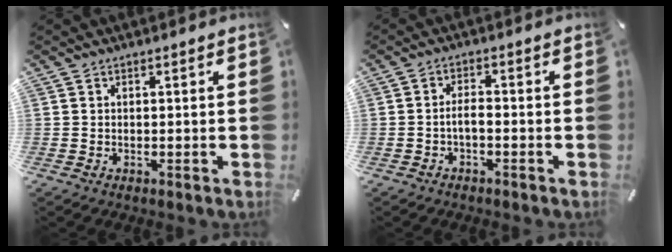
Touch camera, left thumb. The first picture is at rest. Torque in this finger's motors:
{"motor_torque": [-0.22, 0.44, 0.39, 0.17, 0.00]}